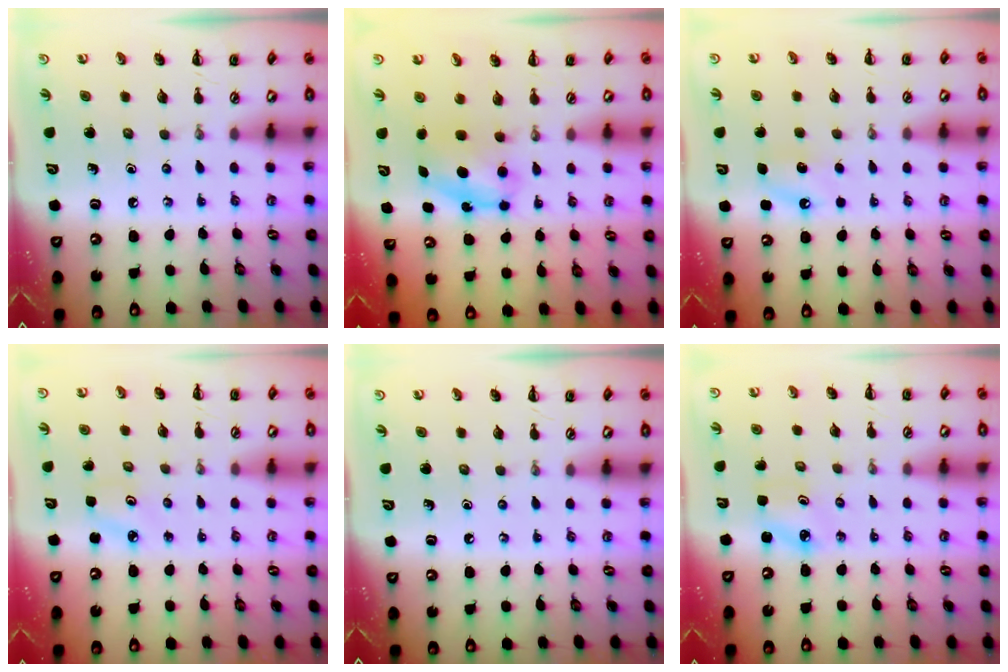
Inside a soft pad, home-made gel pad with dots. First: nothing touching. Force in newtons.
{"total": 5.9, "press": 5.8, "slide": 0.9}
{"total": 6.0, "press": 5.7, "slide": 1.6}
{"total": 2.7, "press": 2.6, "slide": 0.8}
{"total": 0.0}
{"total": 2.3, "press": 2.3, "slide": 0.4}